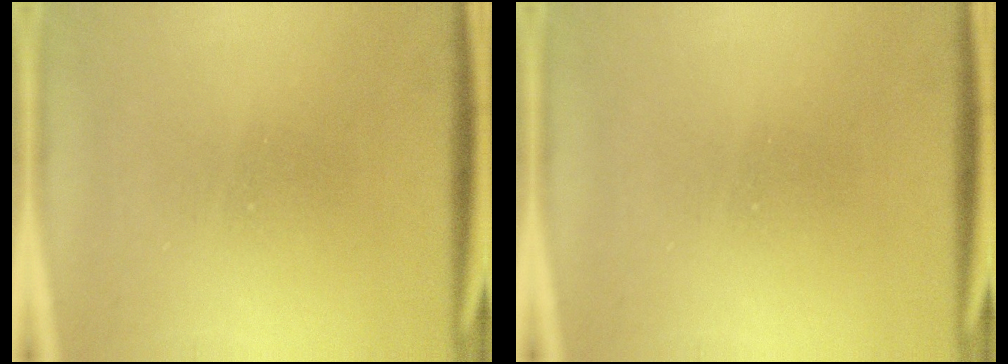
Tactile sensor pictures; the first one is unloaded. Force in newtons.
{"total": 0.0}